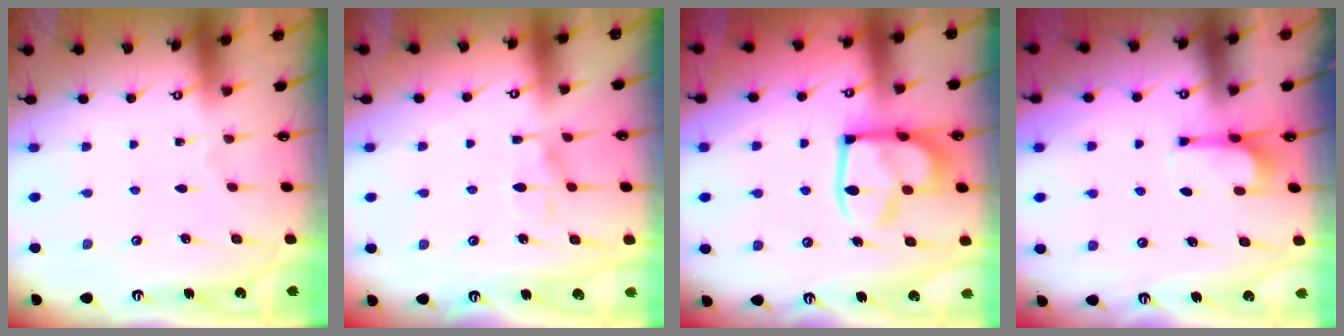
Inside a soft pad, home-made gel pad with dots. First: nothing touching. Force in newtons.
{"total": 7.2, "press": 7.2, "slide": 0.2}
{"total": 15.1, "press": 15.0, "slide": 1.7}
{"total": 4.0, "press": 3.9, "slide": 1.0}